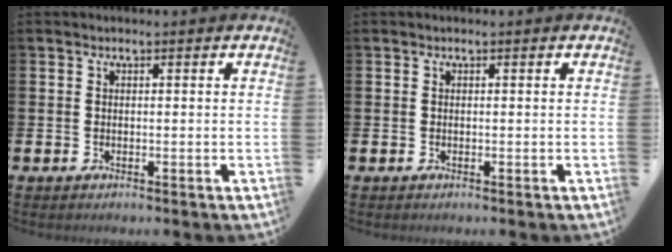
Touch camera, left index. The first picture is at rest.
{"total": 0.0}